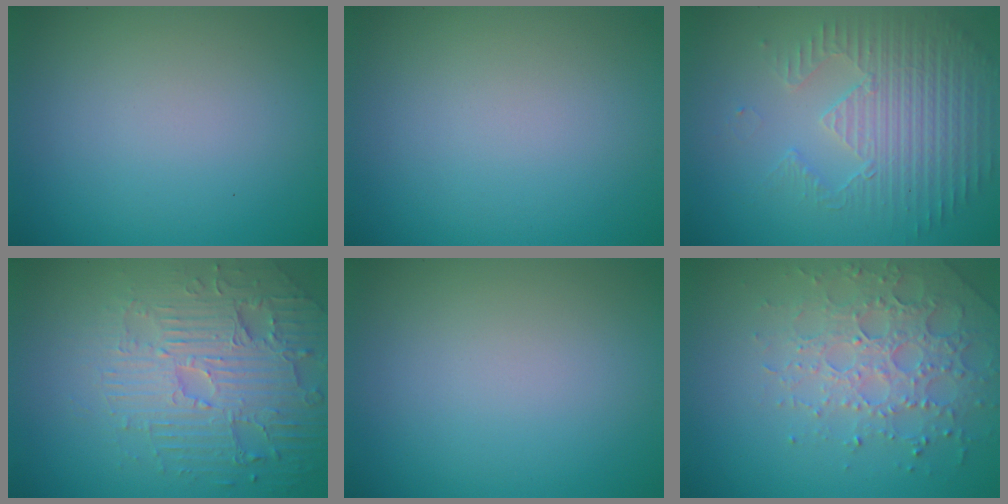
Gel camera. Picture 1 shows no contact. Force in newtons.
{"total": 0.0}
{"total": 3.8, "press": 3.6, "slide": 1.1}
{"total": 5.8, "press": 4.9, "slide": 3.2}
{"total": 0.0}
{"total": 4.9, "press": 4.7, "slide": 1.2}